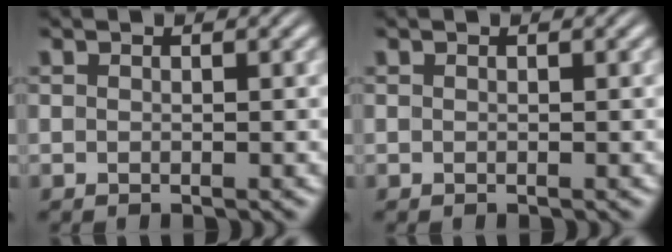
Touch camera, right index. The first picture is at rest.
{"total": 0.0}